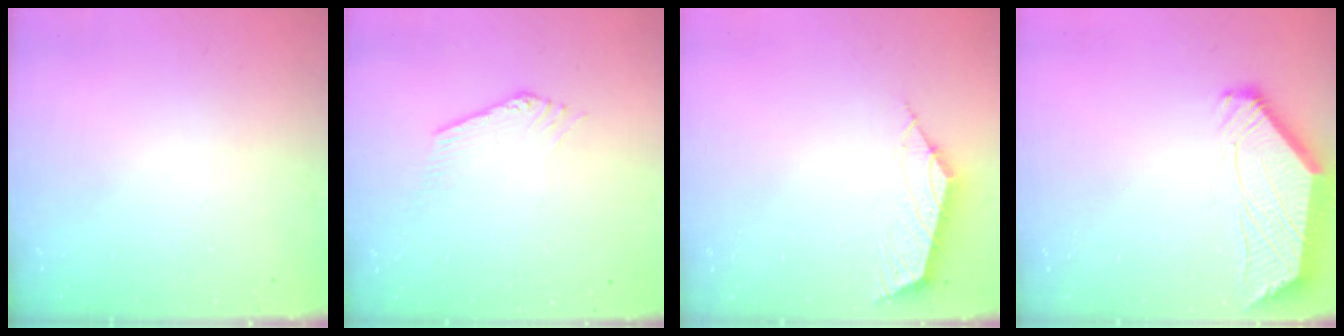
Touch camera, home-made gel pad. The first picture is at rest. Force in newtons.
{"total": 0.0}
{"total": 2.7, "press": 2.6, "slide": 0.7}
{"total": 2.6, "press": 2.5, "slide": 0.6}